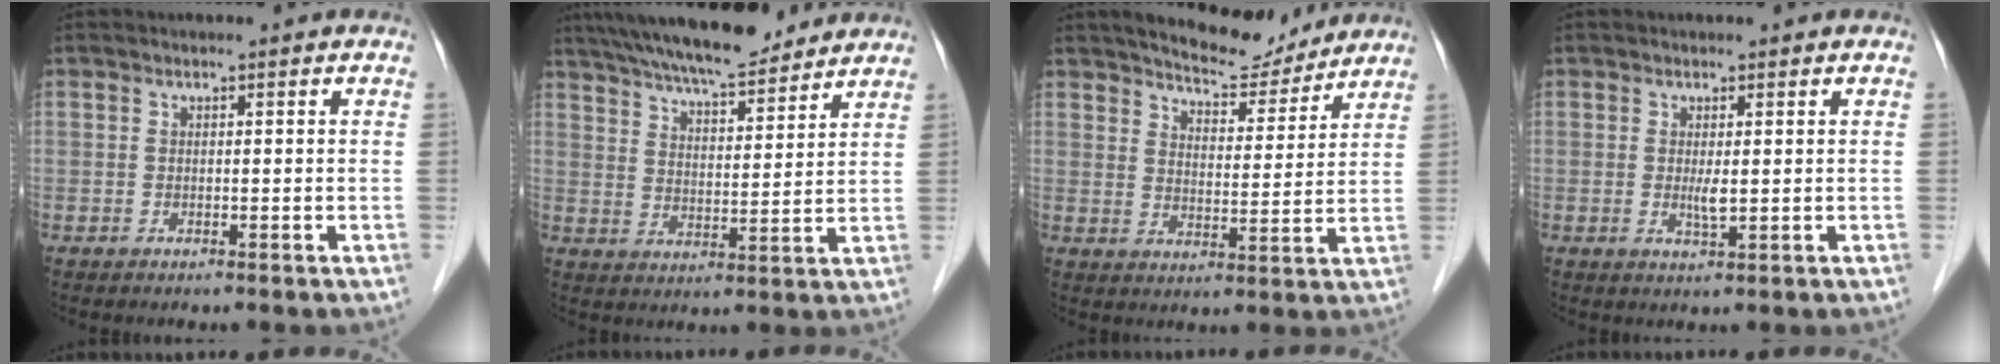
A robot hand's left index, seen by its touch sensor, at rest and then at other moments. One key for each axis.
{"total": 14.3, "fx": 12.6, "fy": 2.3, "fz": 6.4, "tx": -0.110, "ty": 0.011, "tz": 0.202}
{"total": 8.9, "fx": 8.3, "fy": 2.1, "fz": 2.4, "tx": -0.036, "ty": -0.009, "tz": 0.125}
{"total": 1.7, "fx": -0.4, "fy": 0.1, "fz": 1.7, "tx": -0.036, "ty": -0.011, "tz": -0.002}